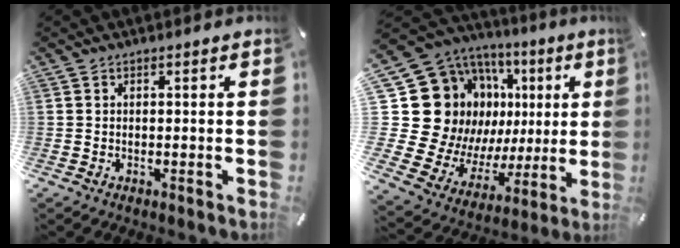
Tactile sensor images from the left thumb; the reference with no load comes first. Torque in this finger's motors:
{"motor_torque": [0.84, 0.86, 0.85, 0.31, 0.08]}